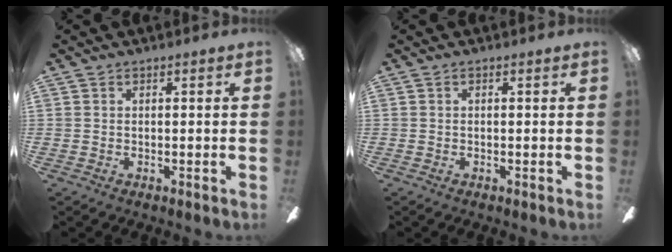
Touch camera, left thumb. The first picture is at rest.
{"total": 0.0}